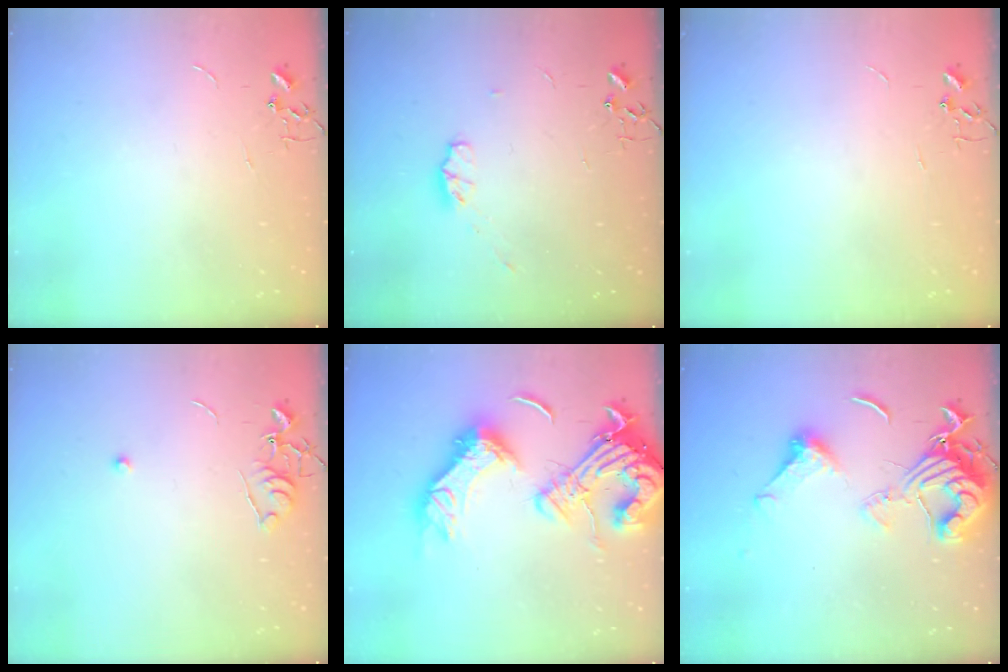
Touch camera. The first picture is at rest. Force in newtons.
{"total": 4.6, "press": 4.6, "slide": 0.6}
{"total": 0.0}
{"total": 6.0, "press": 6.0, "slide": 0.7}
{"total": 25.4, "press": 25.1, "slide": 3.8}
{"total": 15.7, "press": 15.6, "slide": 1.8}